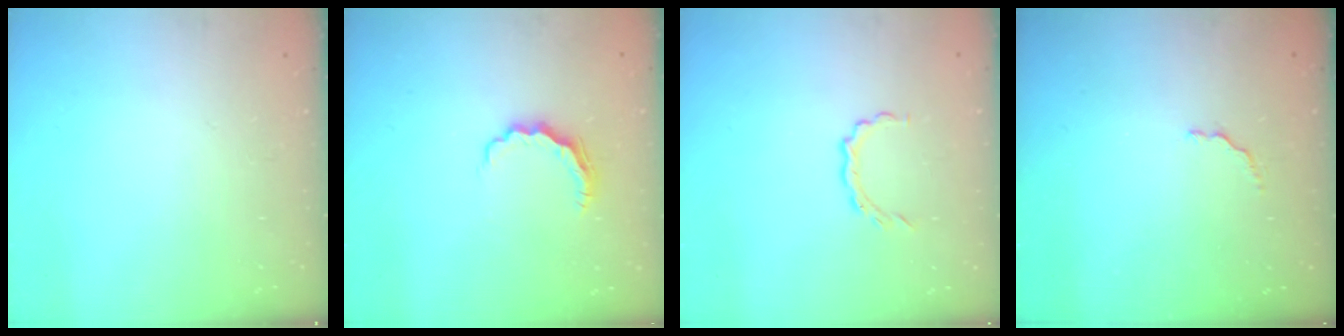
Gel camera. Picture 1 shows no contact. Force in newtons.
{"total": 5.8, "press": 5.8, "slide": 0.6}
{"total": 3.9, "press": 3.7, "slide": 1.2}
{"total": 2.6, "press": 2.5, "slide": 0.9}